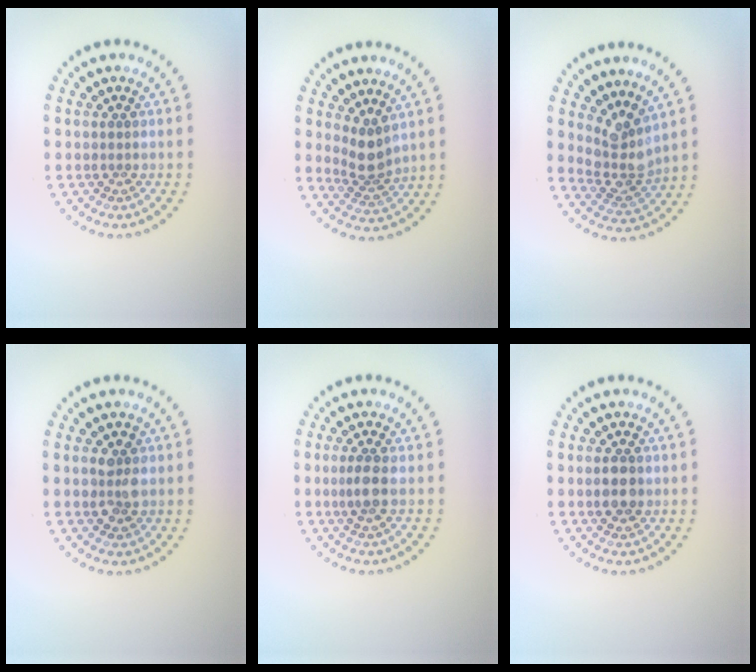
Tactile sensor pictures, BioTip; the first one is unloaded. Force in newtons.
{"total": 2.8, "press": 2.2, "slide": 1.8}
{"total": 3.5, "press": 2.5, "slide": 2.4}
{"total": 2.5, "press": 2.4, "slide": 0.5}
{"total": 2.0, "press": 1.8, "slide": 0.8}
{"total": 2.8, "press": 2.8, "slide": 0.1}